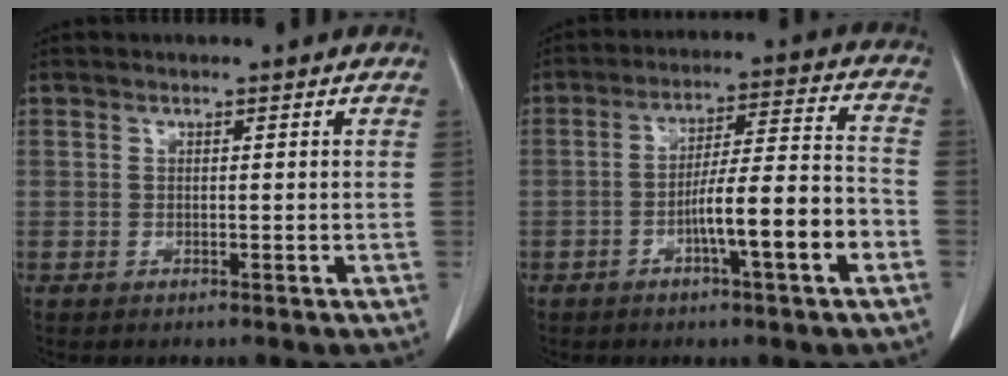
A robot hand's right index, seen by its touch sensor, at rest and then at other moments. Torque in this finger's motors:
{"motor_torque": [1.28, -0.85, 0.48, 0.17]}